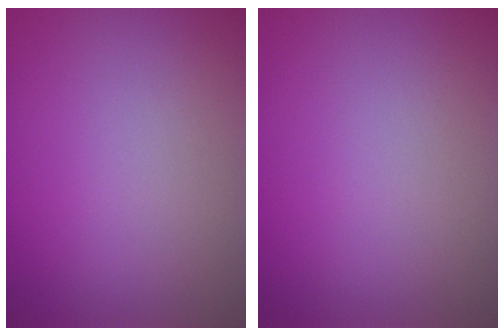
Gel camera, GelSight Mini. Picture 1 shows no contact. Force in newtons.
{"total": 0.0}